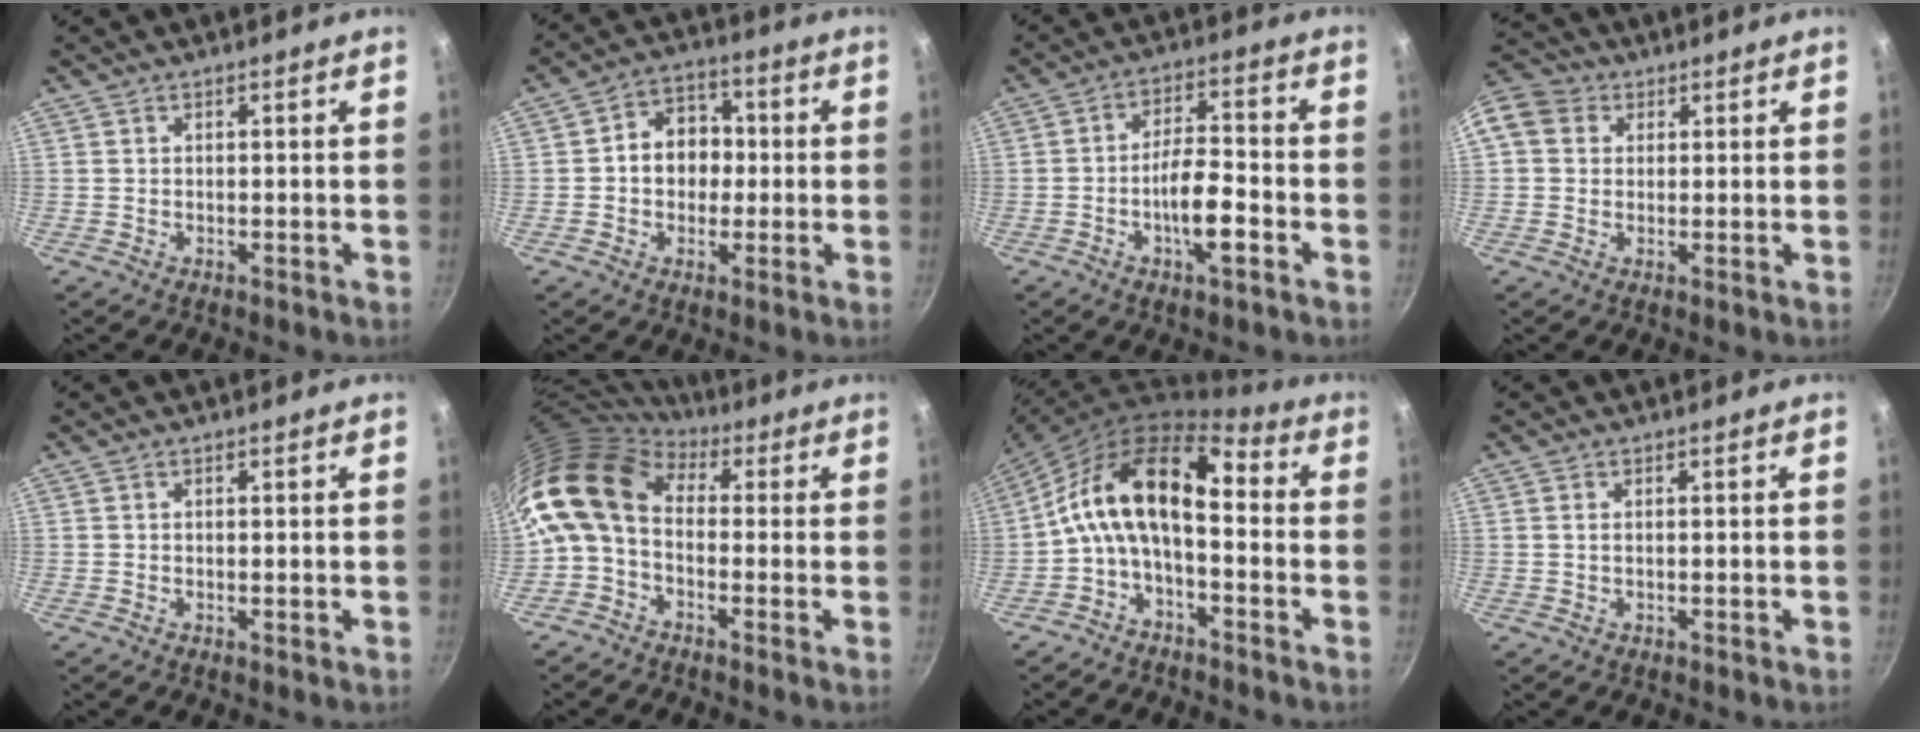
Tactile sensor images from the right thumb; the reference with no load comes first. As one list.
[{"total": 8.9, "force": [-0.1, 7.3, 5.1], "torque": [-0.031, 0.021, -0.012]}, {"total": 8.9, "force": [-3.2, 2.9, 7.8], "torque": [-0.126, 0.027, -0.057]}, {"total": 9.7, "force": [2.3, 8.3, 4.3], "torque": [-0.075, 0.021, 0.026]}, {"total": 0.0}, {"total": 12.4, "force": [0.9, 8.7, 8.8], "torque": [-0.160, 0.026, -0.007]}, {"total": 13.9, "force": [-1.9, 7.7, 11.5], "torque": [-0.203, 0.058, -0.056]}, {"total": 0.6, "force": [0.1, 0.3, 0.6], "torque": [-0.013, 0.001, 0.001]}]